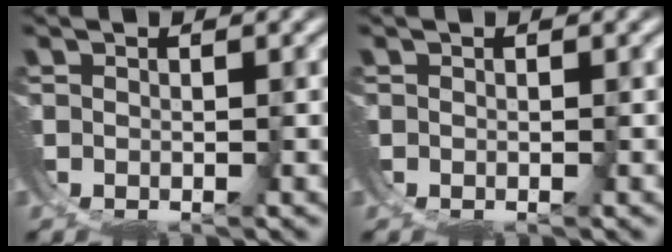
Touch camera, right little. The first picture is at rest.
{"total": 0.0}